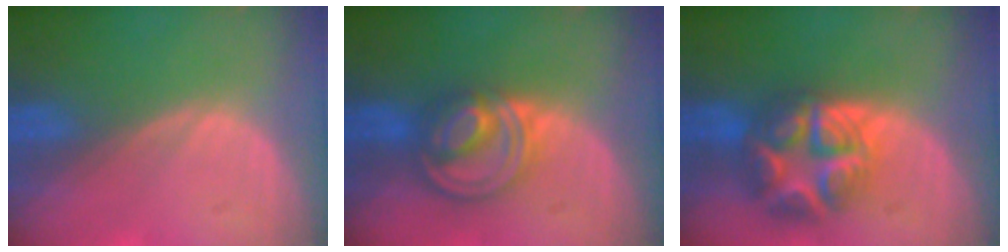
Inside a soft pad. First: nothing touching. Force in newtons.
{"total": 7.7, "press": 6.7, "slide": 3.9}
{"total": 8.9, "press": 8.9, "slide": 0.5}